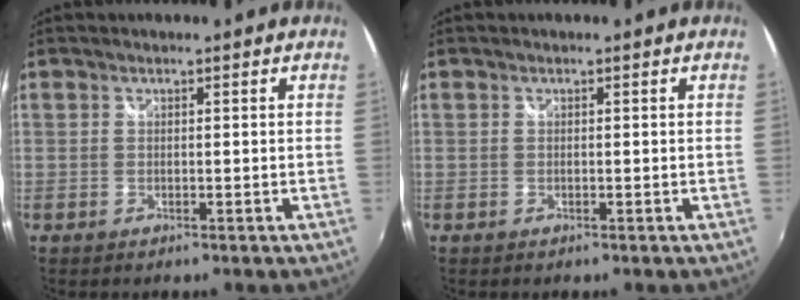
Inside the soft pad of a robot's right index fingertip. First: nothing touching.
{"total": 0.0}